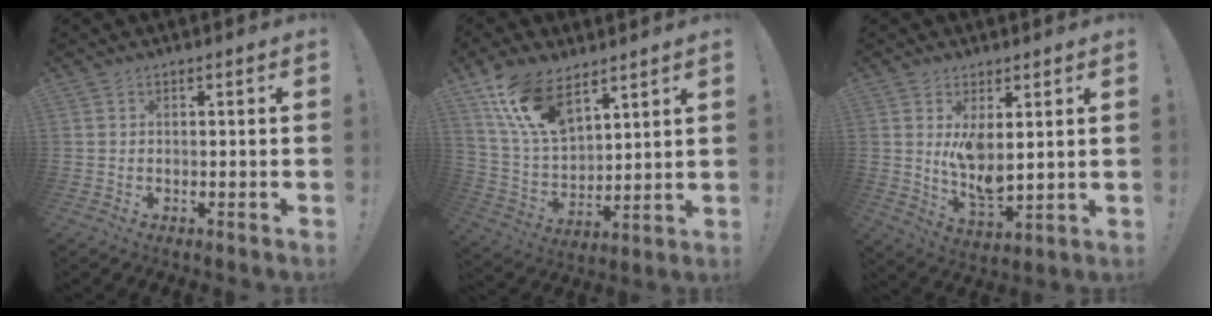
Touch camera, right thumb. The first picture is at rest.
{"total": 16.2, "force": [10.5, 8.2, 9.2], "torque": [-0.196, -0.055, 0.201]}
{"total": 8.1, "force": [3.4, 3.2, 6.6], "torque": [-0.111, -0.030, 0.063]}